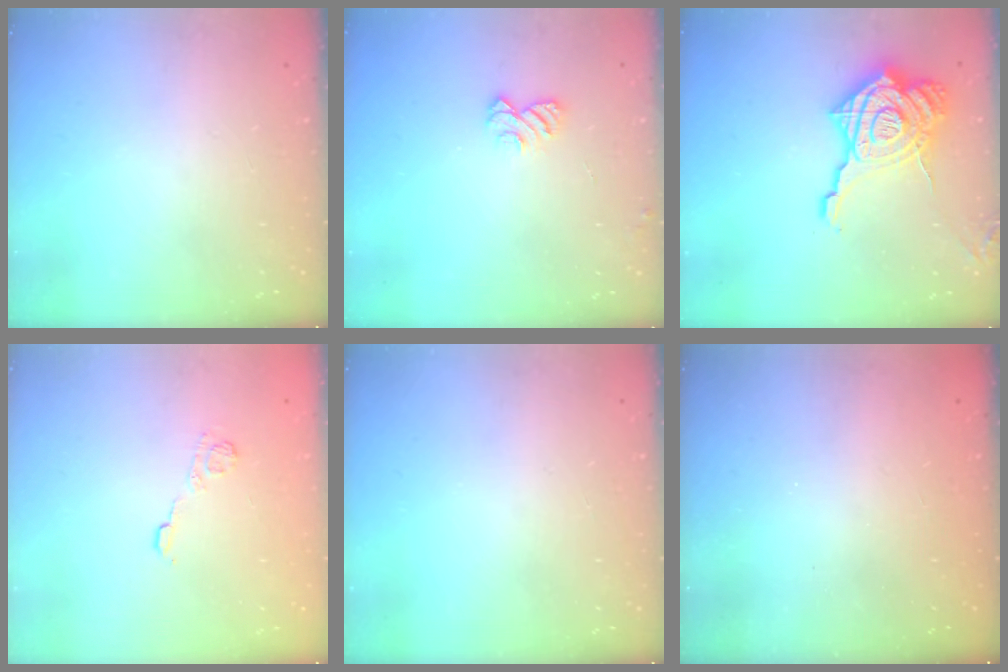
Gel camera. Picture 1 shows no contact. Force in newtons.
{"total": 5.1, "press": 5.1, "slide": 0.4}
{"total": 24.8, "press": 24.6, "slide": 3.2}
{"total": 5.2, "press": 4.9, "slide": 1.5}
{"total": 0.0}
{"total": 2.5, "press": 2.4, "slide": 0.8}